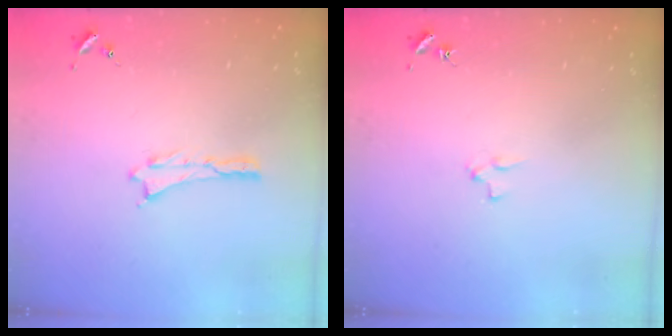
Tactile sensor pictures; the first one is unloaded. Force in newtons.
{"total": 1.9, "press": 1.9, "slide": 0.2}